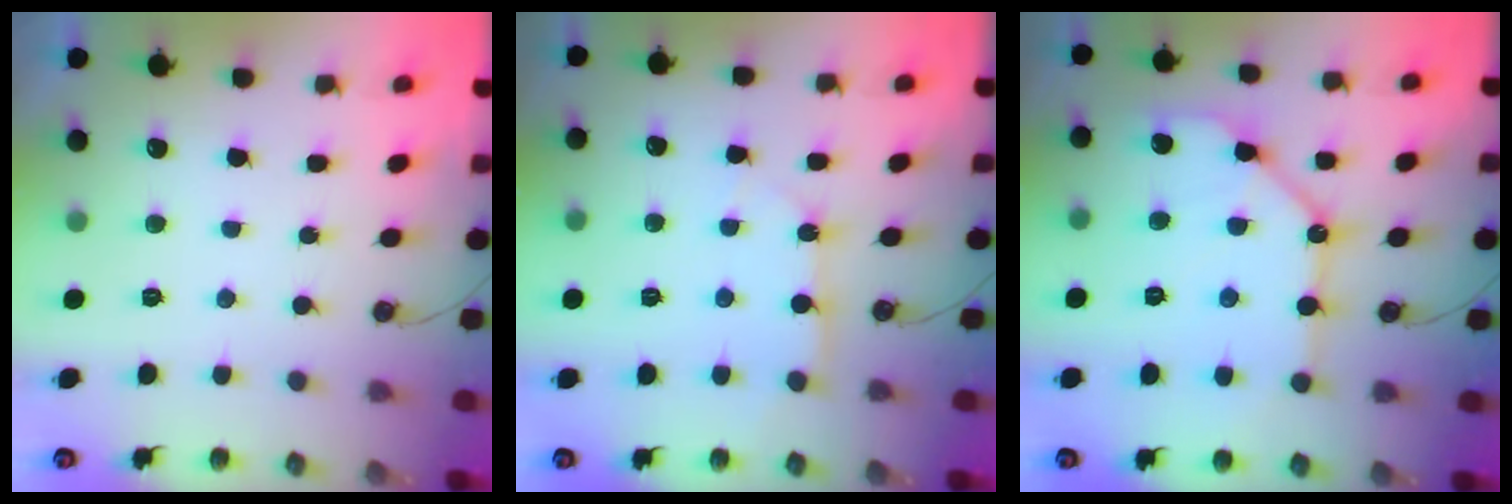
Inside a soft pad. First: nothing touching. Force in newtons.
{"total": 3.0, "press": 2.9, "slide": 0.3}
{"total": 14.0, "press": 13.9, "slide": 1.0}